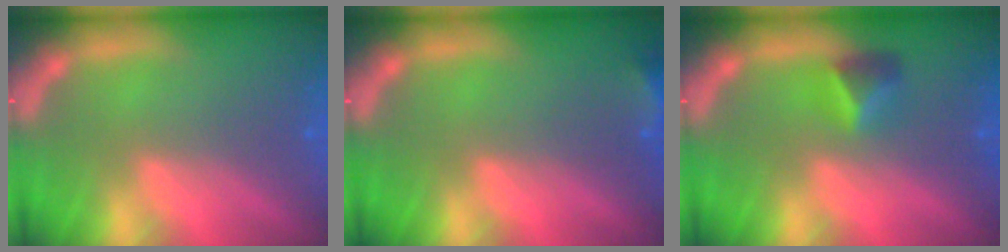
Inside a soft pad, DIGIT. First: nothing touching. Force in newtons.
{"total": 2.4}
{"total": 2.4}